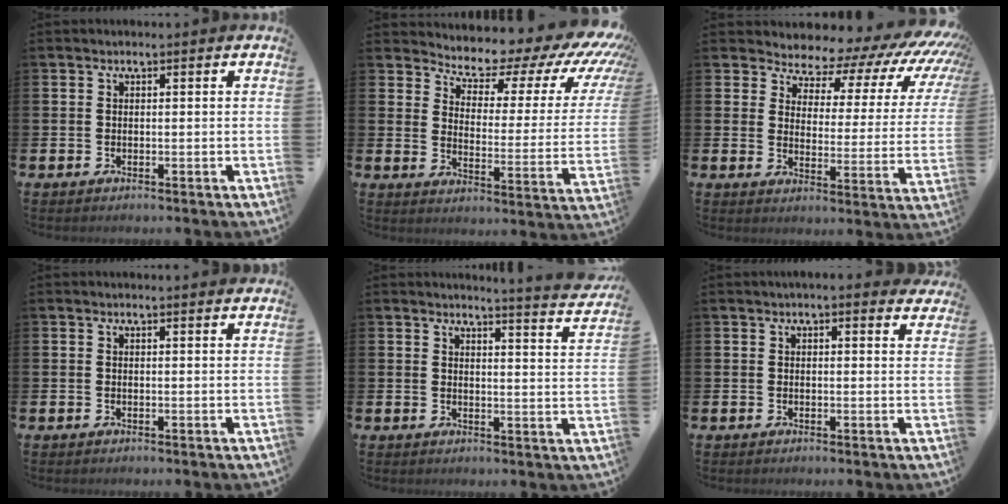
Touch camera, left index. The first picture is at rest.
{"total": 7.4, "force": [6.8, 2.2, 2.0], "torque": [-0.049, -0.068, 0.104]}
{"total": 5.5, "force": [4.7, 2.6, 1.1], "torque": [-0.037, -0.055, 0.070]}
{"total": 0.8, "force": [0.8, -0.1, 0.2], "torque": [0.005, -0.005, 0.012]}
{"total": 3.6, "force": [3.5, -0.6, 0.5], "torque": [-0.003, -0.038, 0.054]}
{"total": 2.0, "force": [2.0, 0.1, 0.3], "torque": [-0.001, -0.010, 0.034]}